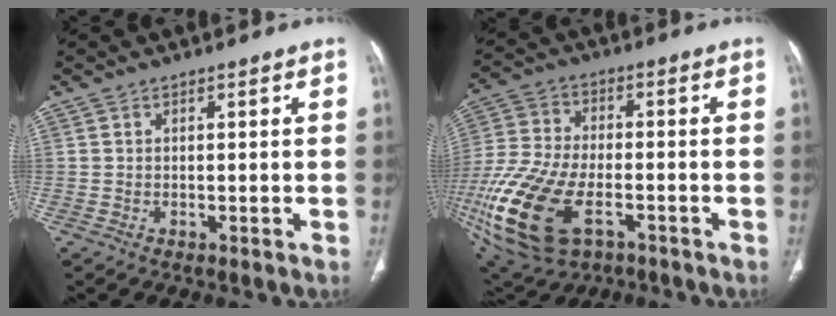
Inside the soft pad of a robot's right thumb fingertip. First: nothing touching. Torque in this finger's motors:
{"motor_torque": [1.92, -1.12, 2.04, -0.73, 0.68]}